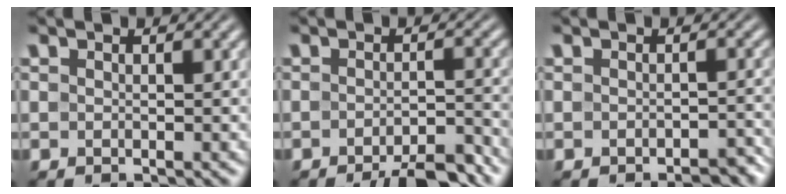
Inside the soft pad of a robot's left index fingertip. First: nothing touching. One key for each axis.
{"total": 4.9, "fx": -3.8, "fy": 1.0, "fz": 3.0, "tx": -0.038, "ty": 0.003, "tz": -0.055}
{"total": 1.7, "fx": -1.4, "fy": 0.6, "fz": 0.8, "tx": -0.008, "ty": 0.004, "tz": -0.014}